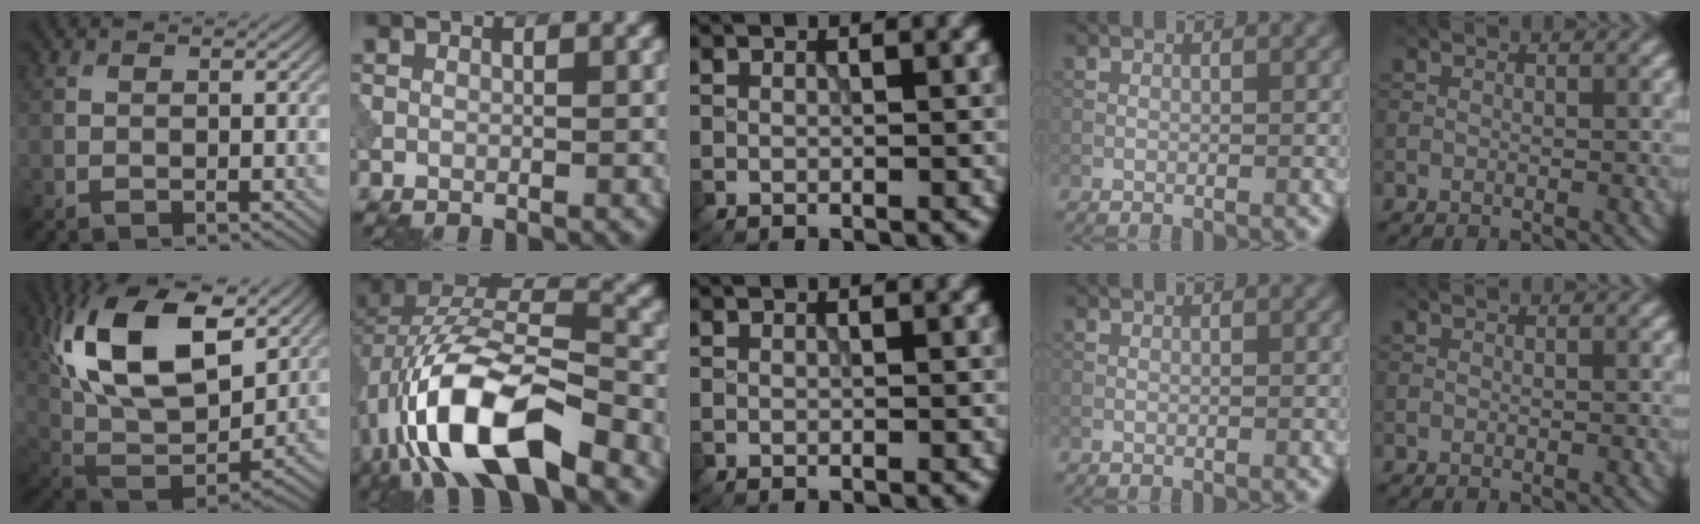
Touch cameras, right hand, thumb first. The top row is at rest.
{"thumb": {"total": 17.7, "force": [7.9, 9.1, 12.9], "torque": [-0.267, 0.018, 0.136]}, "index": {"total": 14.2, "force": [-6.4, 6.1, 11.1], "torque": [-0.213, 0.003, -0.120]}}